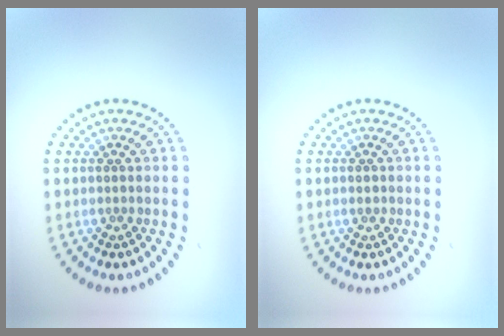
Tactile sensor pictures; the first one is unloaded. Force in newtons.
{"total": 0.7, "press": 0.7, "slide": 0.1}